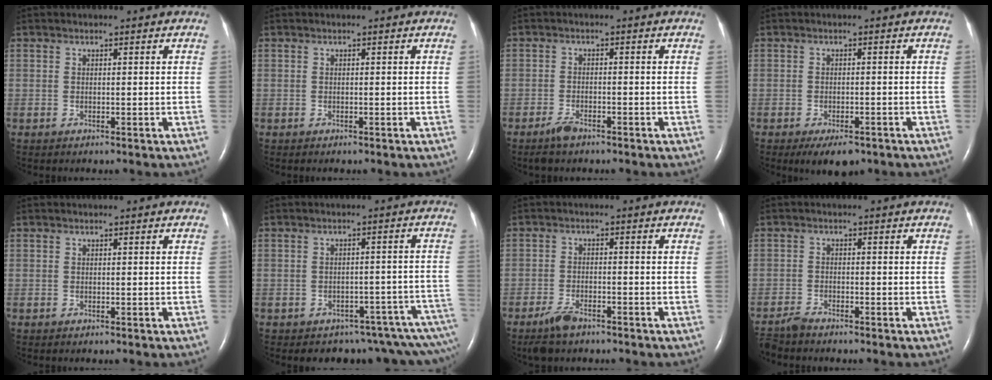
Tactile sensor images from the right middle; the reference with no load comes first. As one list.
[{"total": 0.0}, {"total": 2.5, "force": [-2.0, 0.7, 1.3], "torque": [-0.037, -0.004, -0.035]}, {"total": 4.8, "force": [-3.3, 1.9, 2.9], "torque": [-0.041, -0.005, -0.046]}, {"total": 0.0}, {"total": 13.1, "force": [-12.3, 3.7, 2.7], "torque": [0.002, 0.043, -0.130]}, {"total": 4.1, "force": [-3.2, 1.3, 2.3], "torque": [-0.059, -0.007, -0.054]}, {"total": 2.7, "force": [-2.6, 0.0, 0.6], "torque": [-0.018, -0.014, -0.050]}]